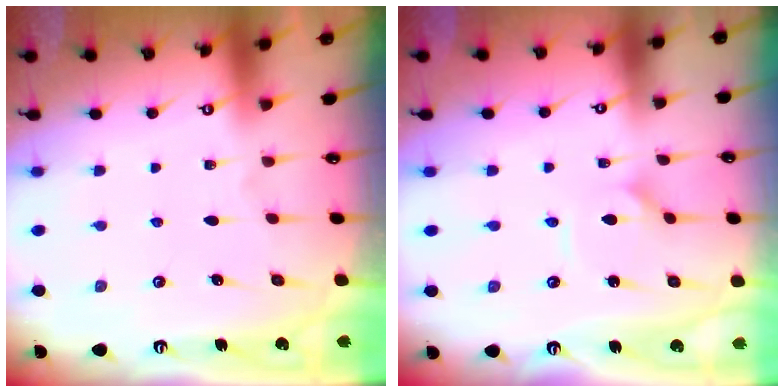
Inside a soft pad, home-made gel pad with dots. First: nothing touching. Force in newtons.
{"total": 2.3, "press": 2.3, "slide": 0.1}